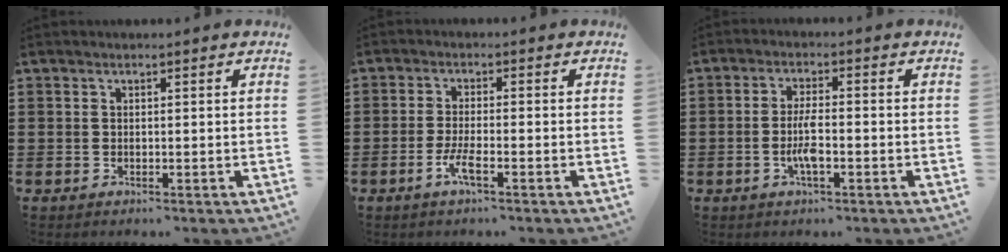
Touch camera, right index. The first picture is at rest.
{"total": 3.5, "force": [-1.8, 0.4, 3.0], "torque": [-0.065, -0.007, -0.036]}
{"total": 4.2, "force": [-1.2, 1.0, 3.9], "torque": [-0.089, -0.003, -0.031]}